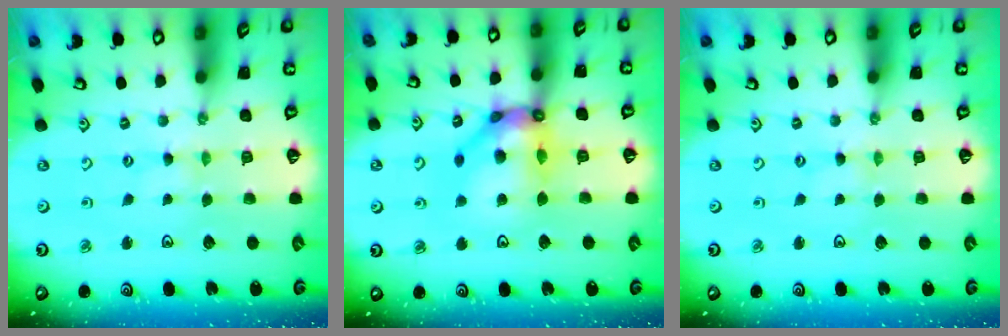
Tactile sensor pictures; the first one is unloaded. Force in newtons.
{"total": 15.4, "press": 15.3, "slide": 1.9}
{"total": 0.0}